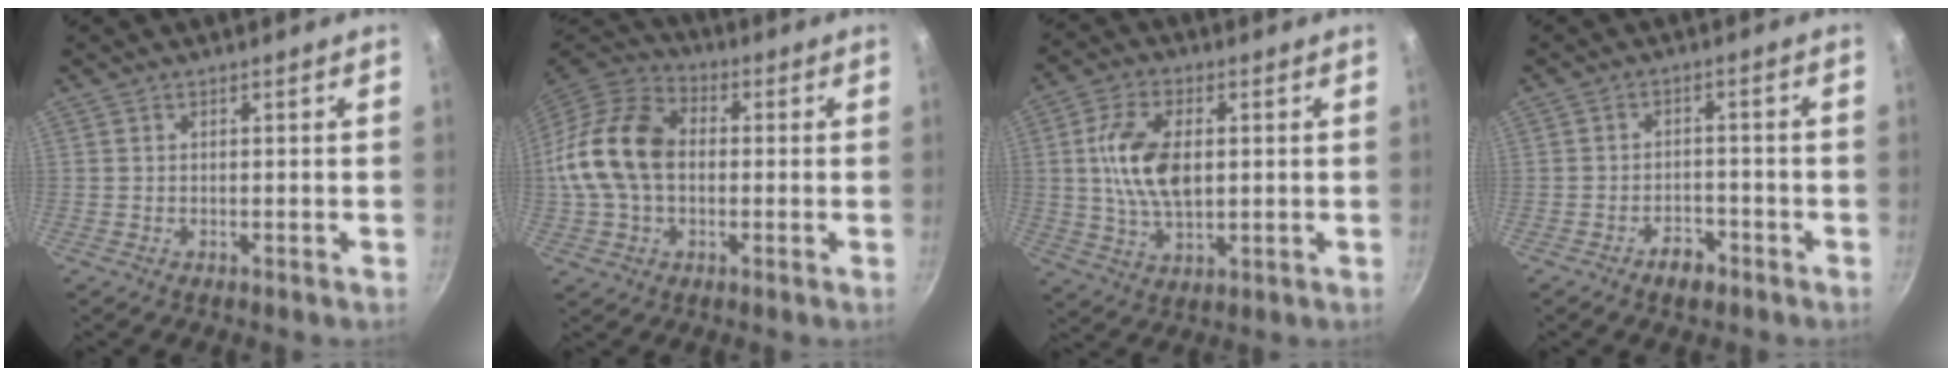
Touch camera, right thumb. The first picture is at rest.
{"total": 17.3, "force": [0.2, 12.2, 12.3], "torque": [-0.221, 0.034, -0.011]}
{"total": 12.2, "force": [1.3, 6.9, 10.0], "torque": [-0.174, 0.005, 0.023]}
{"total": 4.2, "force": [-2.8, 2.4, 2.1], "torque": [-0.019, 0.023, -0.040]}